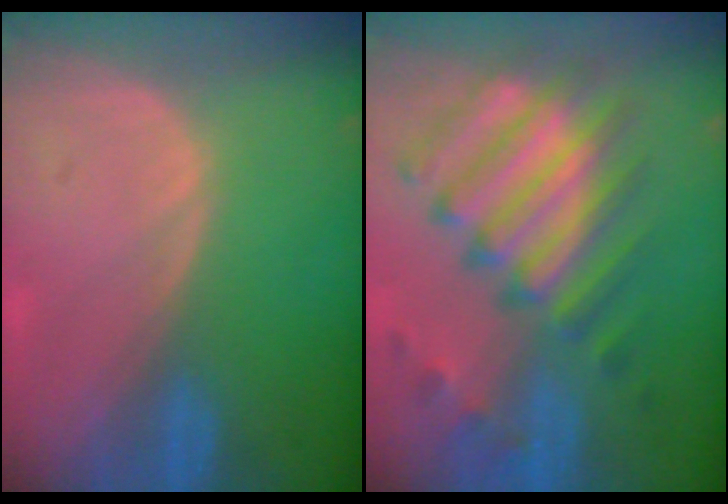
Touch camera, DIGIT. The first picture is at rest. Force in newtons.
{"total": 11.4, "press": 10.6, "slide": 4.4}